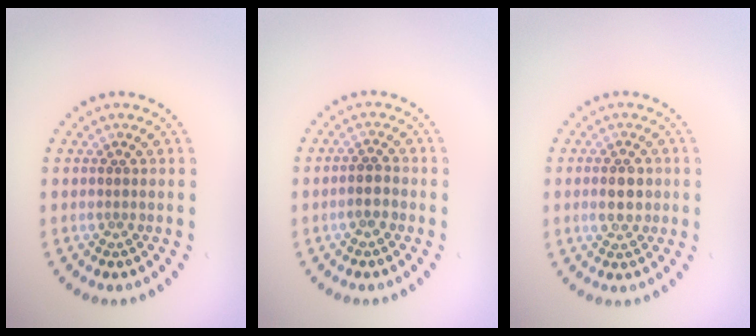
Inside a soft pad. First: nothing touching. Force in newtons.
{"total": 1.7, "press": 1.5, "slide": 0.7}
{"total": 2.4, "press": 2.4, "slide": 0.1}